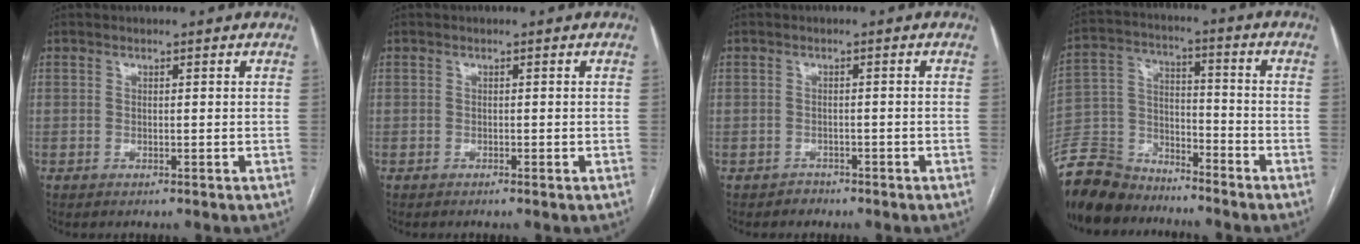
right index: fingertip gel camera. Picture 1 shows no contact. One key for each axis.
{"total": 0.0}
{"total": 1.7, "fx": -1.2, "fy": 1.1, "fz": -0.4, "tx": 0.001, "ty": 0.005, "tz": -0.023}
{"total": 11.9, "fx": -10.9, "fy": 4.2, "fz": 2.1, "tx": -0.052, "ty": 0.014, "tz": -0.211}